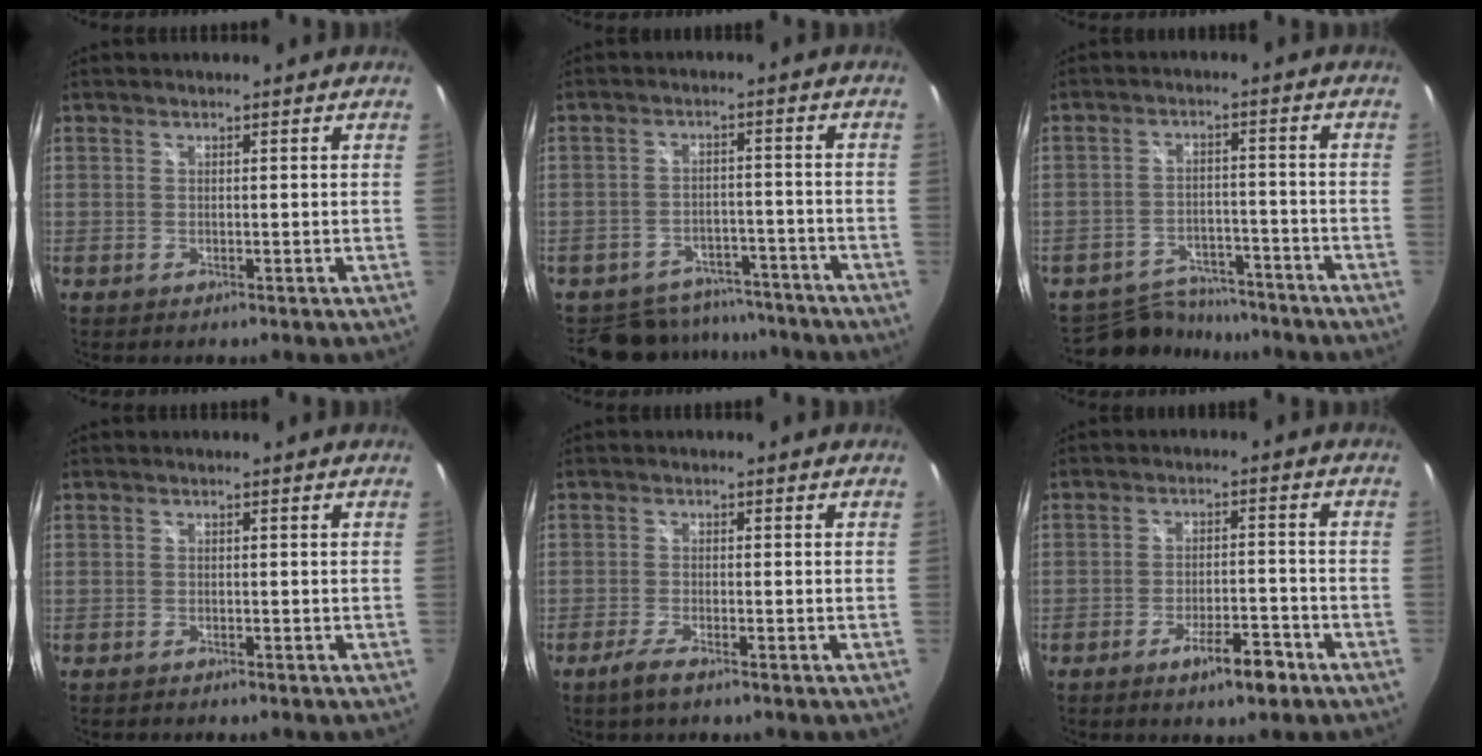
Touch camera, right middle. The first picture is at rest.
{"total": 11.2, "force": [-9.7, 5.2, 1.9], "torque": [-0.053, 0.020, -0.127]}
{"total": 10.6, "force": [-9.7, 3.6, 2.1], "torque": [-0.062, 0.011, -0.141]}
{"total": 1.2, "force": [-1.1, 0.3, 0.3], "torque": [-0.011, -0.006, -0.019]}
{"total": 3.2, "force": [-2.4, 0.2, 2.1], "torque": [-0.057, -0.007, -0.049]}
{"total": 6.3, "force": [-4.2, 1.6, 4.5], "torque": [-0.083, -0.004, -0.061]}